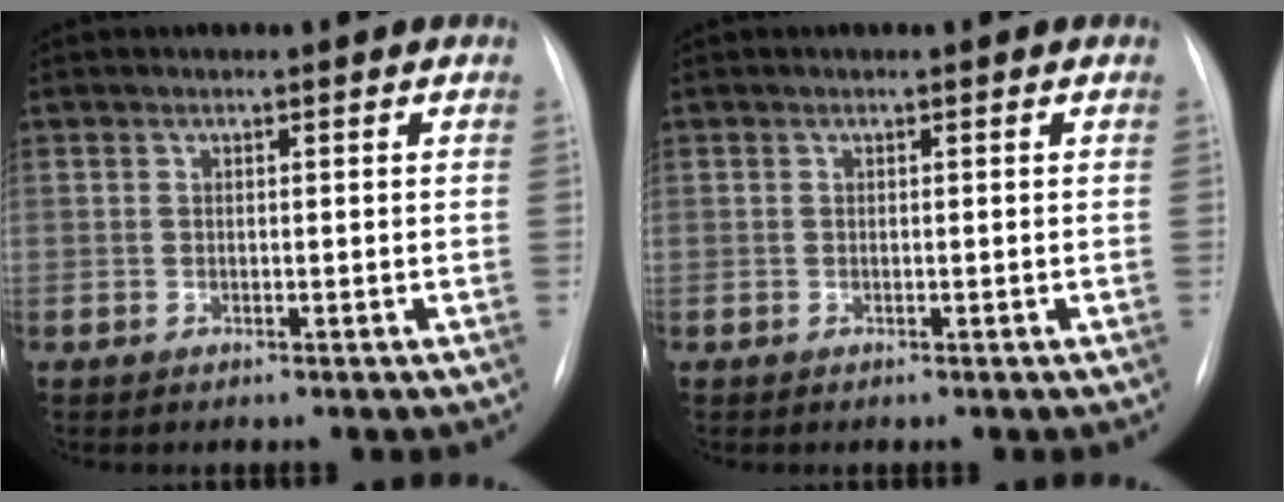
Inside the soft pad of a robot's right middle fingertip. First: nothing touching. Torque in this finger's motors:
{"motor_torque": [-0.05, -0.09, 0.01, 0.00]}